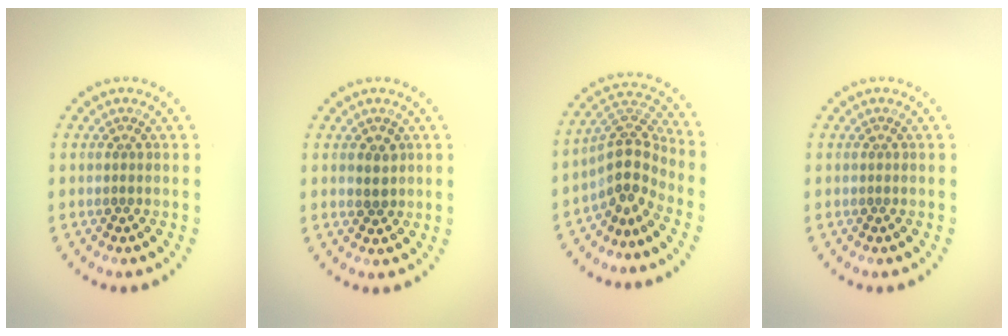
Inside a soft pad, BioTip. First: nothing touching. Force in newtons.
{"total": 1.6, "press": 1.4, "slide": 0.8}
{"total": 3.8, "press": 2.8, "slide": 2.6}
{"total": 0.0}